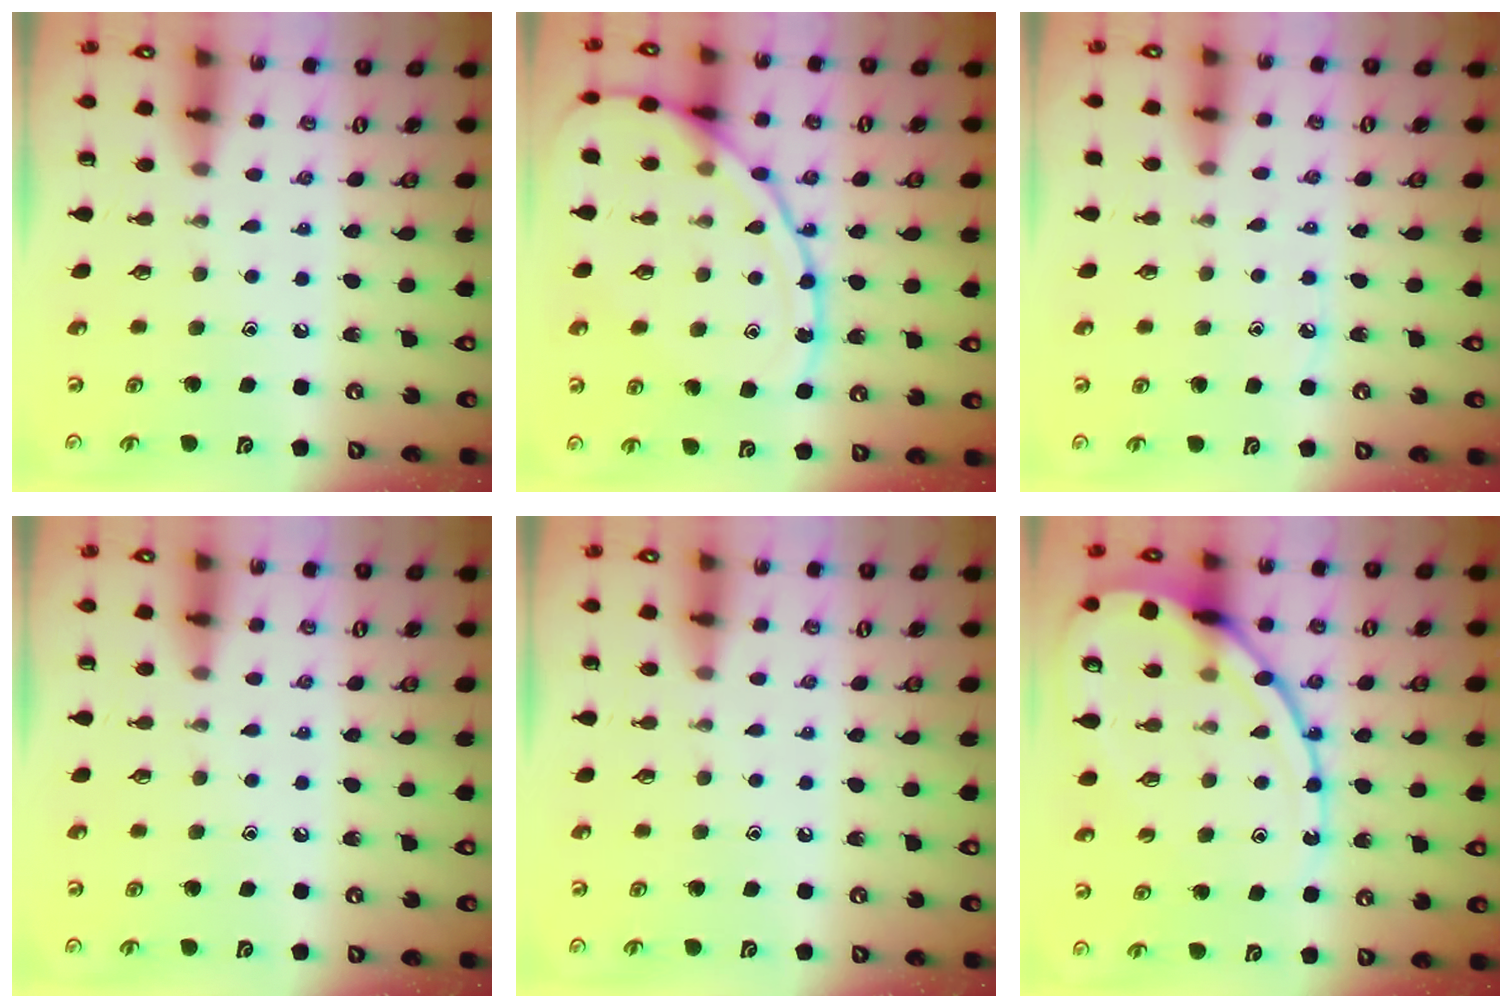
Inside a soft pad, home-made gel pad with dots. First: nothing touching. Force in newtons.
{"total": 14.9, "press": 14.8, "slide": 1.2}
{"total": 5.0, "press": 5.0, "slide": 0.7}
{"total": 0.0}
{"total": 0.0}
{"total": 17.8, "press": 17.7, "slide": 1.6}